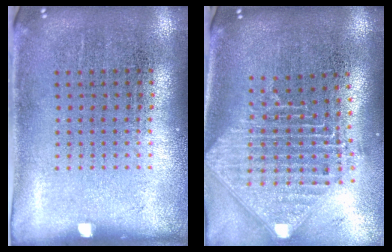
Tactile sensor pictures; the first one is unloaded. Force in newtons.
{"total": 2.4, "press": 1.8, "slide": 1.6}